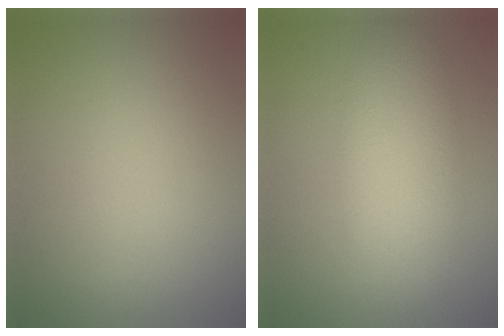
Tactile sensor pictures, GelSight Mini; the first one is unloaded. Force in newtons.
{"total": 5.3, "press": 5.3, "slide": 0.2}